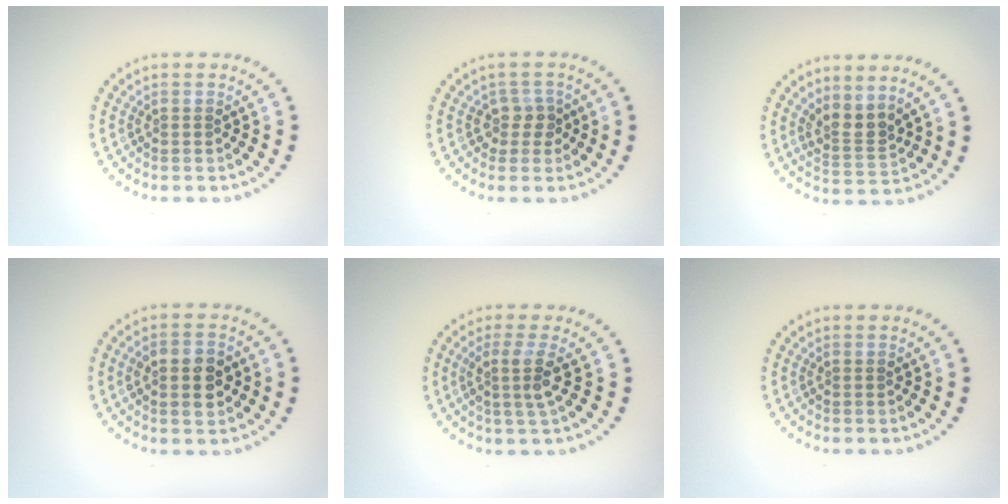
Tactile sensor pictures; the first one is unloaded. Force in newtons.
{"total": 2.0, "press": 1.7, "slide": 1.1}
{"total": 2.7, "press": 1.9, "slide": 1.9}
{"total": 3.8, "press": 3.8, "slide": 0.3}
{"total": 2.6, "press": 2.0, "slide": 1.7}
{"total": 0.0}